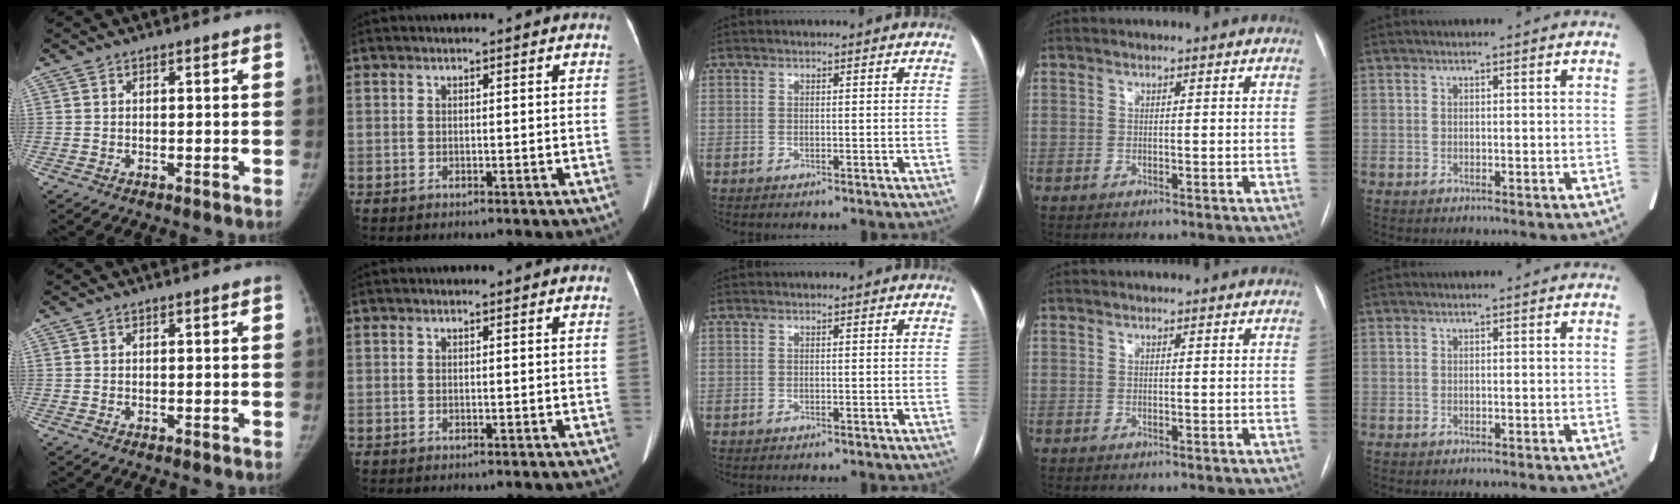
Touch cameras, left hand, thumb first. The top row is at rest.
{}